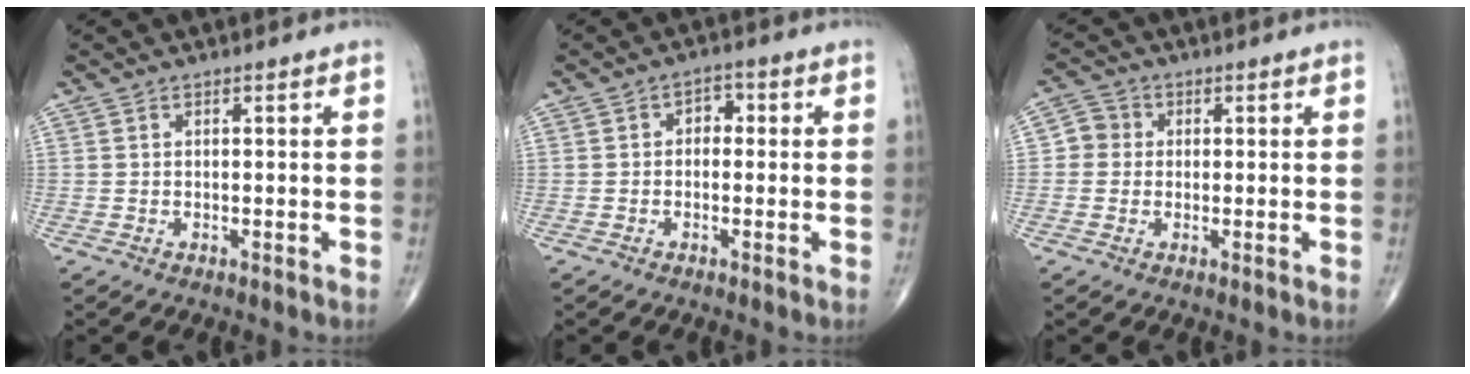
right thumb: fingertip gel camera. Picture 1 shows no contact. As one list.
[{"total": 2.8, "force": [0.1, 2.0, 1.9], "torque": [-0.009, 0.011, -0.009]}, {"total": 3.6, "force": [0.0, 3.5, 1.0], "torque": [0.003, 0.007, -0.008]}]